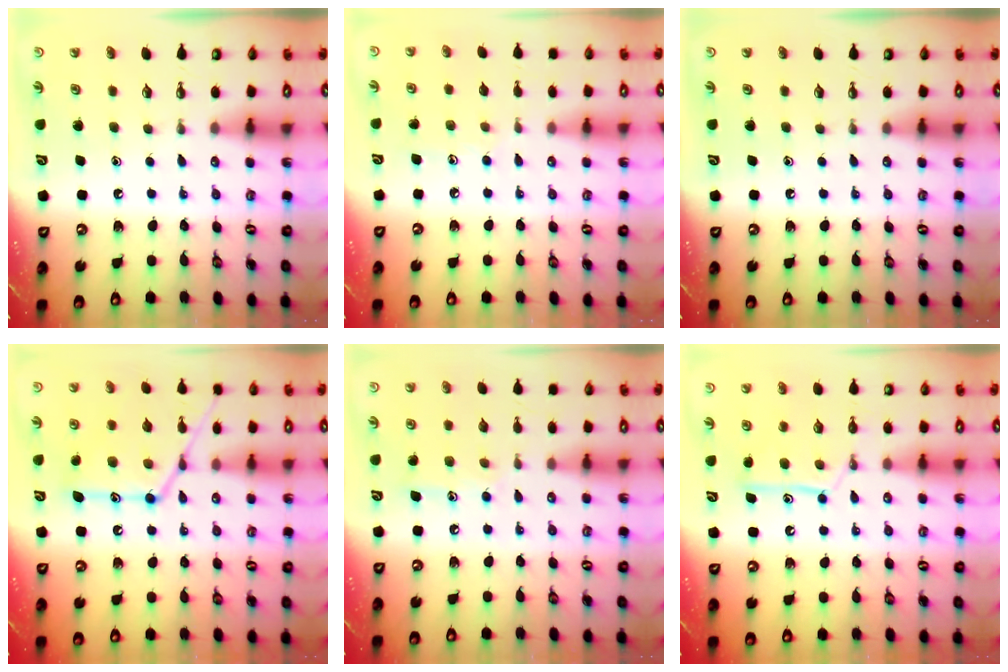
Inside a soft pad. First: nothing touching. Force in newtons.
{"total": 5.4, "press": 5.4, "slide": 0.5}
{"total": 0.0}
{"total": 17.1, "press": 17.0, "slide": 1.2}
{"total": 8.6, "press": 8.6, "slide": 0.5}
{"total": 11.8, "press": 11.7, "slide": 0.8}